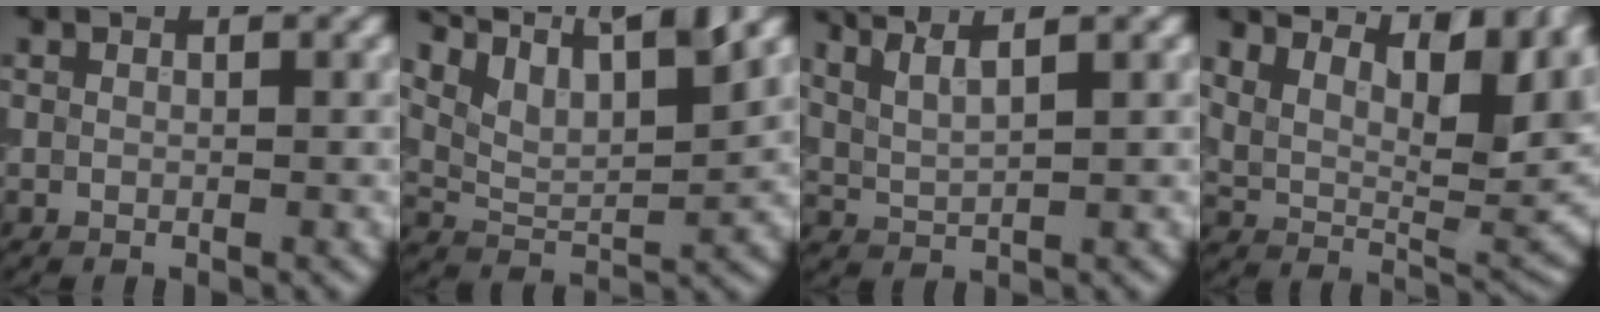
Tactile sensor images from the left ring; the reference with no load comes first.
{"total": 8.8, "force": [6.5, 2.7, 5.4], "torque": [-0.107, 0.015, 0.103]}
{"total": 4.6, "force": [3.2, 1.2, 3.1], "torque": [-0.050, 0.024, 0.040]}
{"total": 13.1, "force": [8.4, 5.2, 8.6], "torque": [-0.132, 0.020, 0.128]}